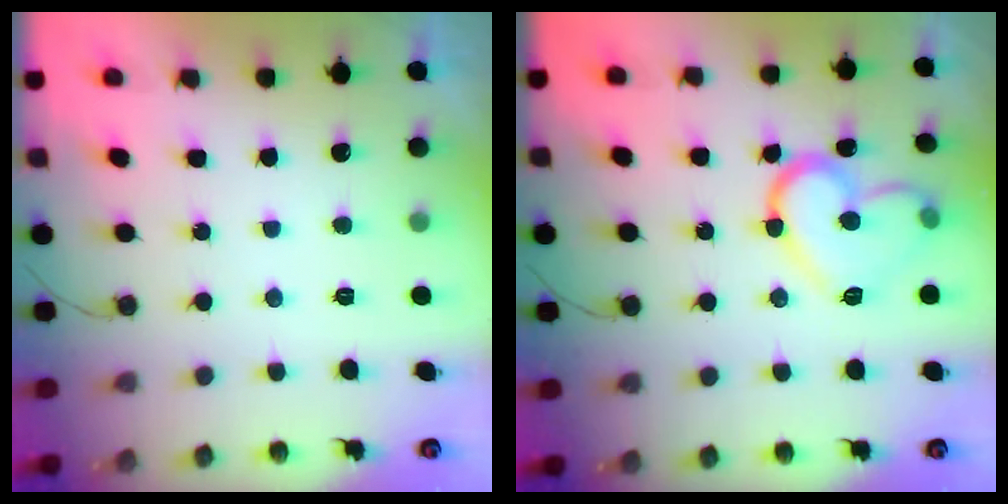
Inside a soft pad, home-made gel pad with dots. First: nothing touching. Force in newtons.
{"total": 14.6, "press": 14.6, "slide": 0.6}